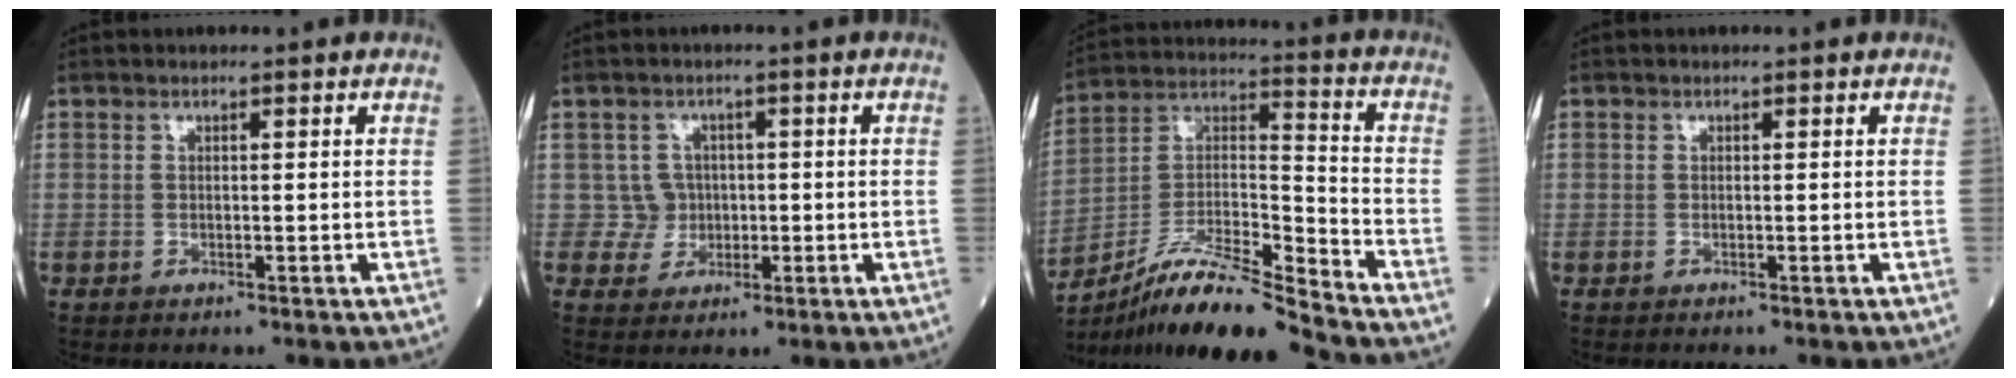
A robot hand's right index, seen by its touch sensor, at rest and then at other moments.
{"total": 3.5, "force": [0.1, 3.5, -0.2], "torque": [0.019, 0.009, 0.000]}
{"total": 15.9, "force": [-14.0, 0.3, 7.6], "torque": [-0.142, 0.018, -0.251]}
{"total": 0.0}